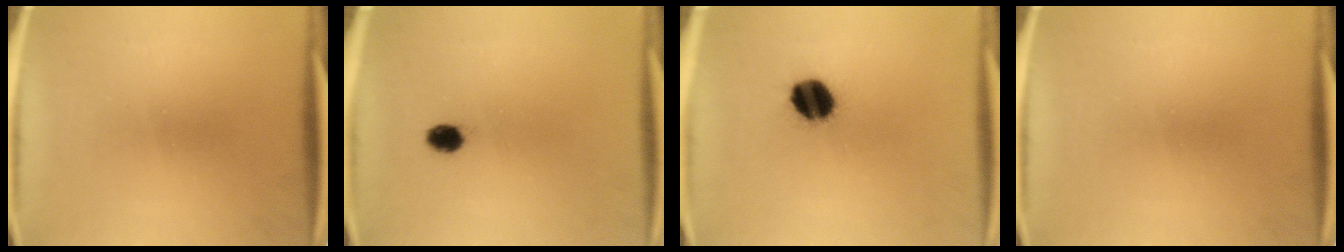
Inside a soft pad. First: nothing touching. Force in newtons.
{"total": 2.9}
{"total": 9.8}
{"total": 0.0}